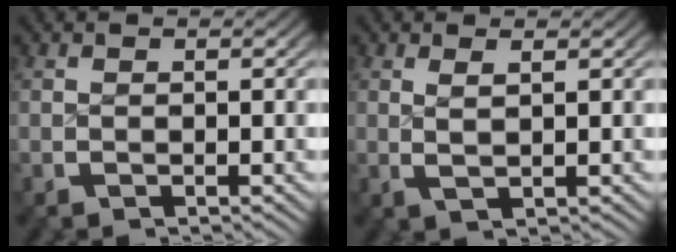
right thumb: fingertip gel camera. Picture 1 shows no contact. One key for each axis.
{"total": 1.4, "fx": 0.7, "fy": 0.2, "fz": 1.2, "tx": -0.026, "ty": -0.008, "tz": 0.021}